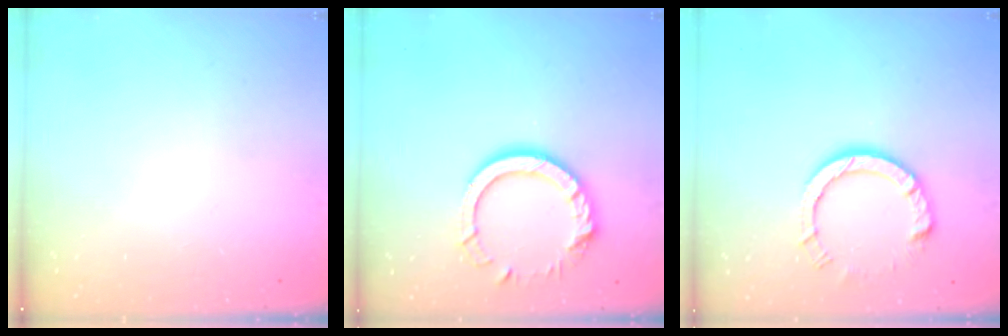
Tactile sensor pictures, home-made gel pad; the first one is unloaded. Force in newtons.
{"total": 13.0, "press": 12.9, "slide": 1.2}
{"total": 9.1, "press": 9.1, "slide": 0.7}